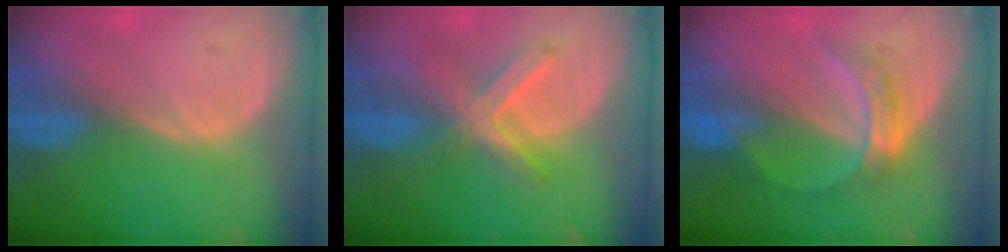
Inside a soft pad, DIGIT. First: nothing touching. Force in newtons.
{"total": 6.9, "press": 6.2, "slide": 3.1}
{"total": 5.0, "press": 4.9, "slide": 1.1}